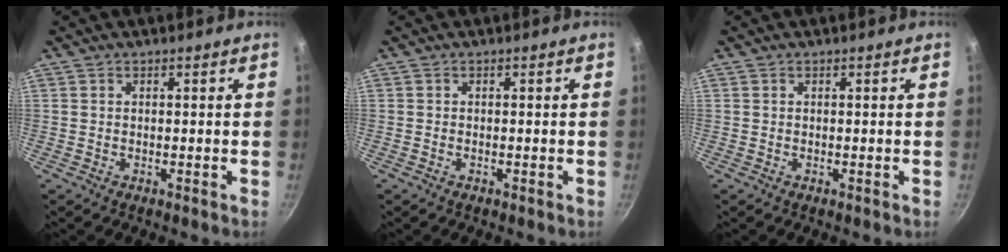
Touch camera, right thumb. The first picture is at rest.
{"total": 0.0}
{"total": 0.0}